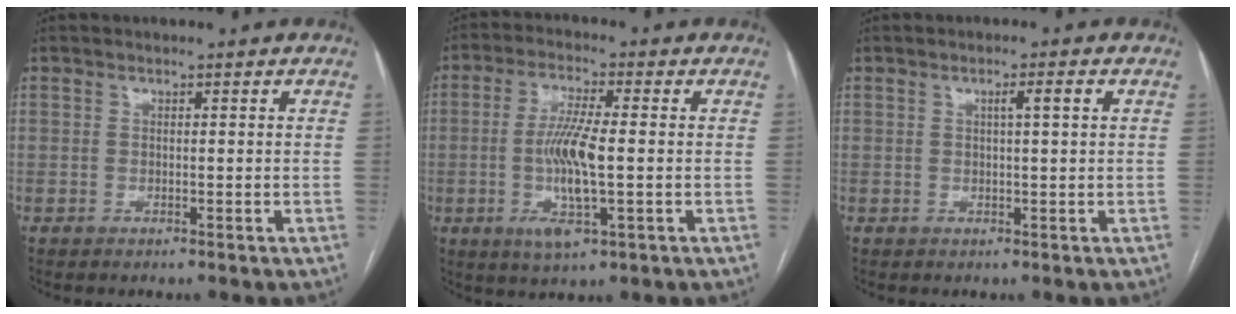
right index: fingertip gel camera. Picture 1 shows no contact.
{"total": 9.2, "force": [-1.4, 1.0, 9.0], "torque": [-0.180, -0.012, -0.027]}
{"total": 2.2, "force": [0.7, -0.1, 2.1], "torque": [-0.038, 0.003, 0.012]}